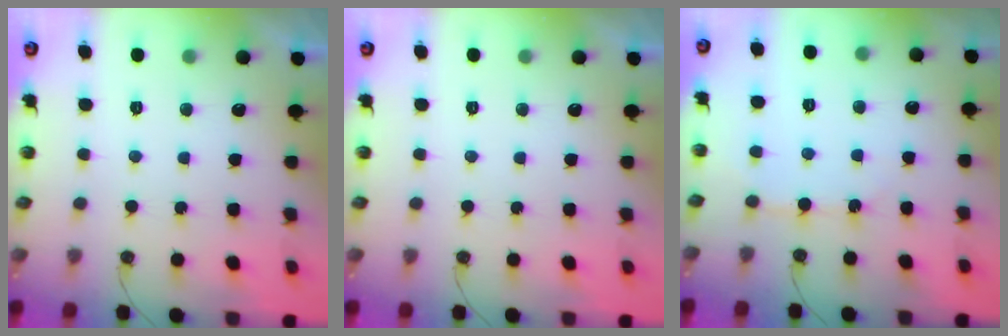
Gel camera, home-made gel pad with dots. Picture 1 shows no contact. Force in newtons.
{"total": 0.0}
{"total": 5.4, "press": 5.4, "slide": 0.5}